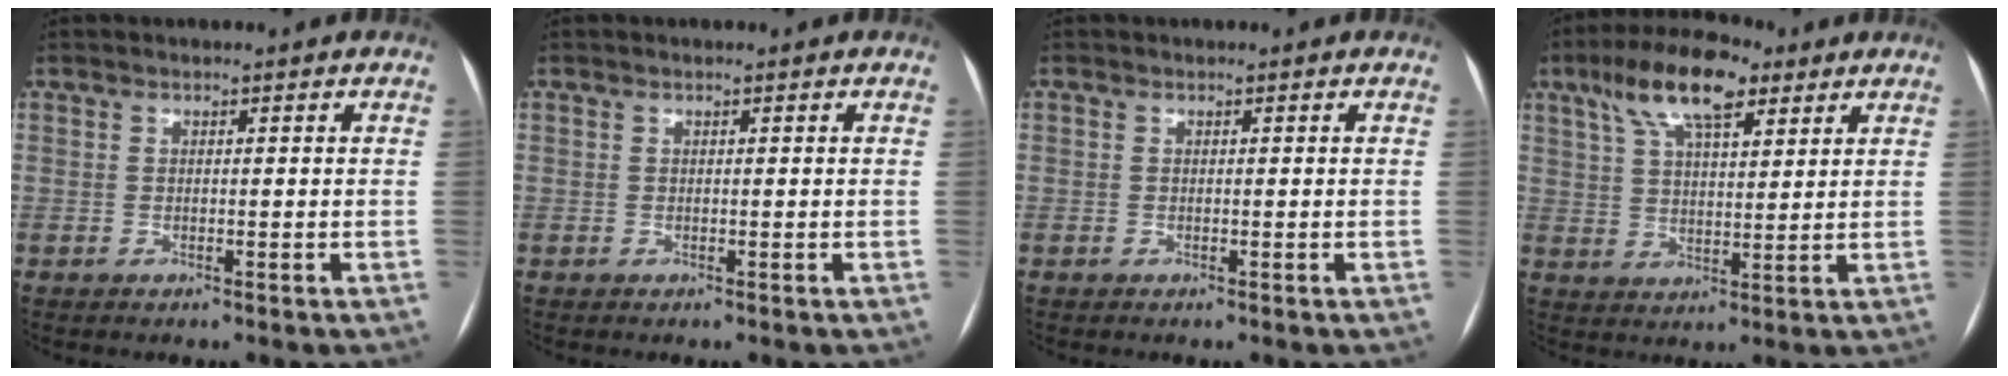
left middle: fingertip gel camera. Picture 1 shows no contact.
{"total": 0.0}
{"total": 0.0}
{"total": 12.0, "force": [7.0, 4.1, 8.8], "torque": [-0.165, 0.028, 0.124]}